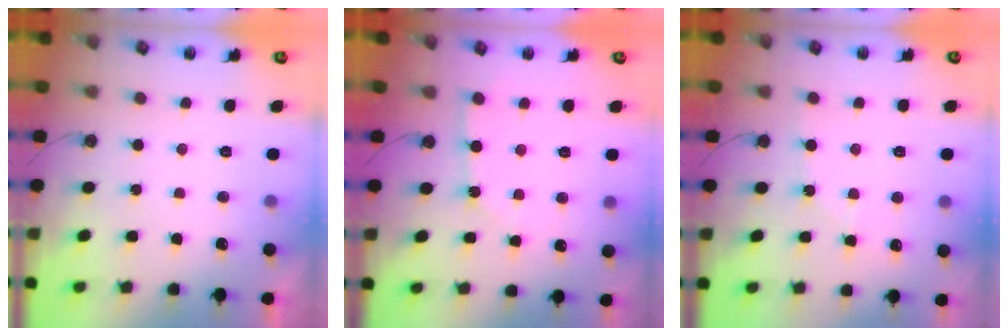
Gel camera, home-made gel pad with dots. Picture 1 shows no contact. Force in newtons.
{"total": 3.2, "press": 3.2, "slide": 0.2}
{"total": 5.1, "press": 5.1, "slide": 0.7}